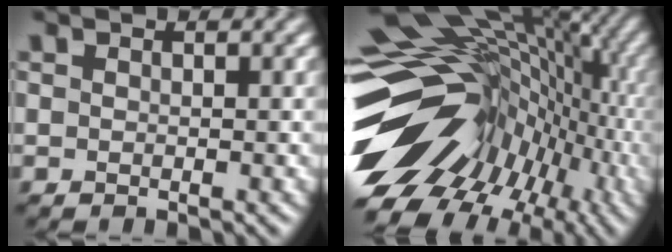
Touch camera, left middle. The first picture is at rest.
{"total": 18.0, "force": [-1.7, 12.6, 12.7], "torque": [-0.190, 0.021, -0.023]}